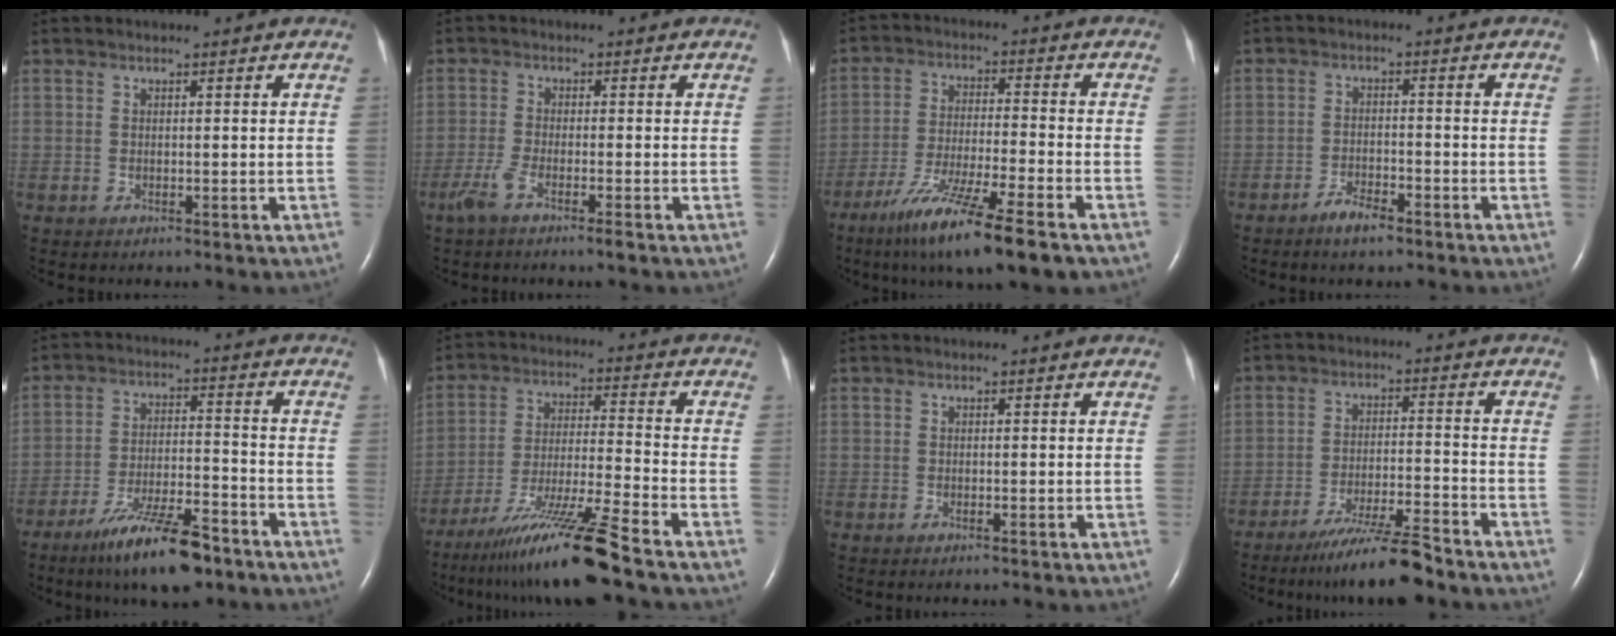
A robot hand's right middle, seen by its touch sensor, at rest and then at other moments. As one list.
[{"total": 3.7, "force": [-2.5, 0.1, 2.8], "torque": [-0.062, -0.008, -0.054]}, {"total": 13.2, "force": [-8.6, 0.1, 10.0], "torque": [-0.191, -0.044, -0.153]}, {"total": 3.5, "force": [-2.7, 0.9, 2.1], "torque": [-0.043, 0.000, -0.049]}, {"total": 12.0, "force": [-8.6, 2.2, 8.1], "torque": [-0.147, -0.018, -0.147]}, {"total": 14.3, "force": [-11.0, -2.2, 8.8], "torque": [-0.168, -0.031, -0.197]}, {"total": 0.0}, {"total": 8.6, "force": [-7.2, -0.4, 4.8], "torque": [-0.080, -0.026, -0.129]}]